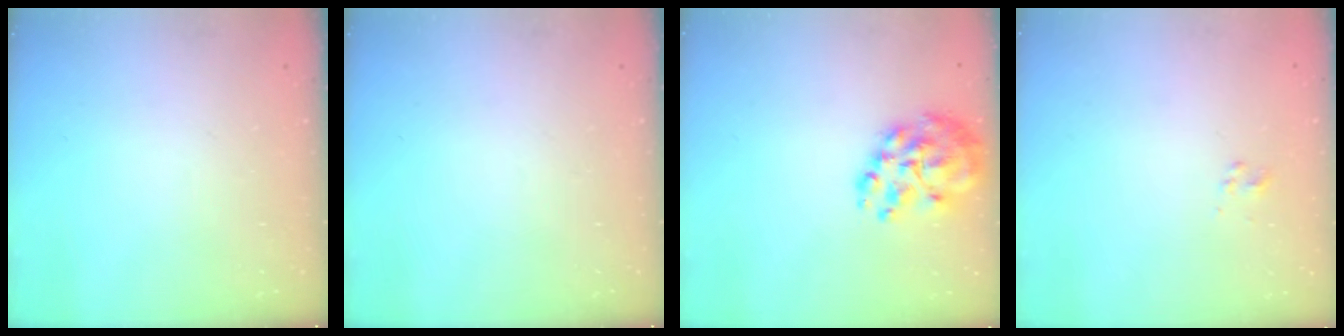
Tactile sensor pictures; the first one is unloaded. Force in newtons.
{"total": 0.0}
{"total": 12.7, "press": 12.2, "slide": 3.6}
{"total": 2.3, "press": 2.1, "slide": 0.8}